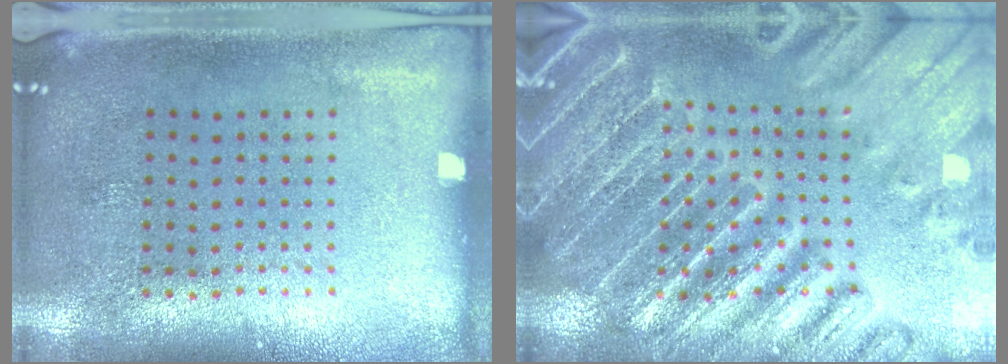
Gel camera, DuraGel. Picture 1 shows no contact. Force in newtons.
{"total": 4.4, "press": 4.0, "slide": 1.6}